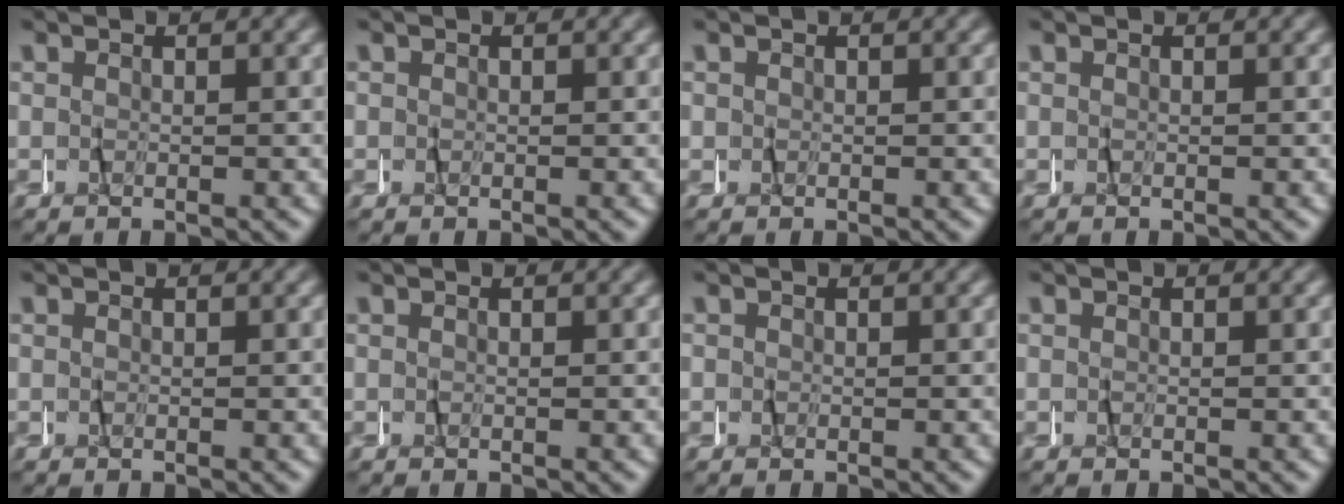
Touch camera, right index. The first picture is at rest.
{"total": 0.7, "force": [0.1, 0.6, 0.2], "torque": [-0.010, -0.001, 0.002]}
{"total": 0.6, "force": [0.1, 0.6, 0.2], "torque": [-0.007, -0.001, 0.003]}
{"total": 0.0}
{"total": 0.0}
{"total": 0.0}
{"total": 1.0, "force": [0.1, 0.9, 0.4], "torque": [-0.014, -0.002, 0.004]}
{"total": 0.0}